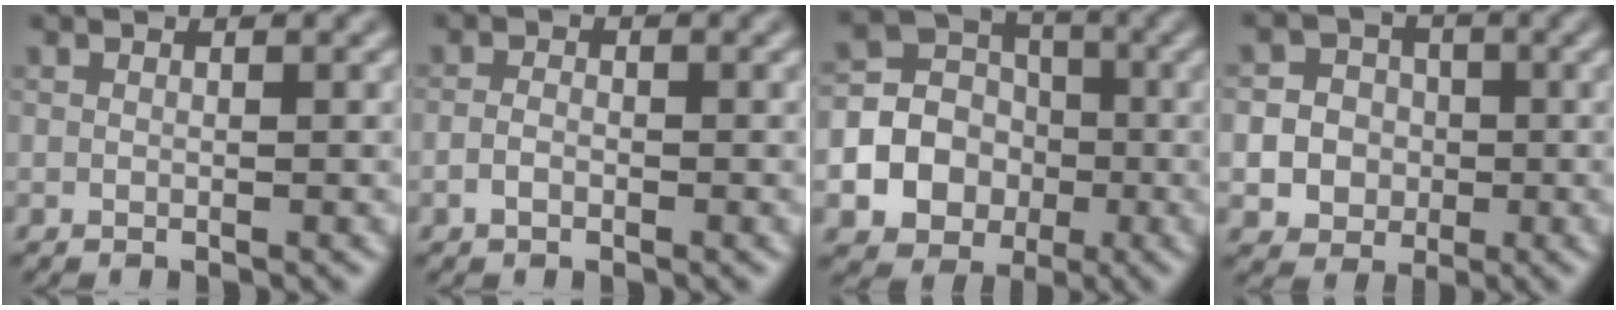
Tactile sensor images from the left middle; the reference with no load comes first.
{"total": 1.2, "force": [-0.6, 0.7, 0.7], "torque": [-0.015, 0.001, -0.015]}
{"total": 10.2, "force": [-2.9, 9.1, 3.6], "torque": [-0.073, -0.015, -0.069]}
{"total": 6.2, "force": [-0.8, 5.9, 1.7], "torque": [-0.016, 0.018, -0.036]}